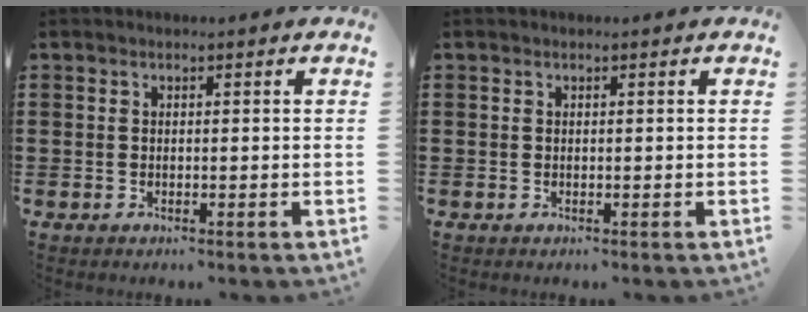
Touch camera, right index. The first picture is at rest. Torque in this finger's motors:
{"motor_torque": [0.00, 0.00, 0.00, 0.00]}